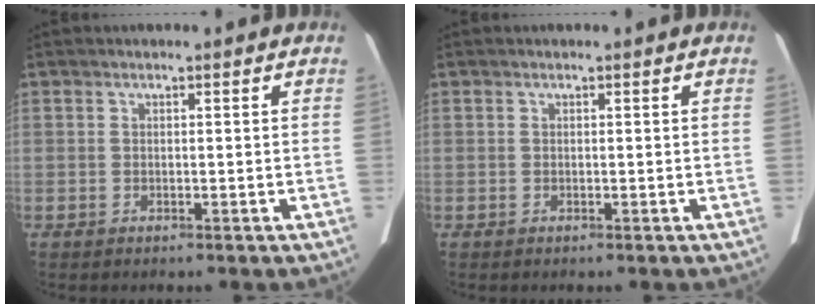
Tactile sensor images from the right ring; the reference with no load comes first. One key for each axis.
{"total": 0.0}